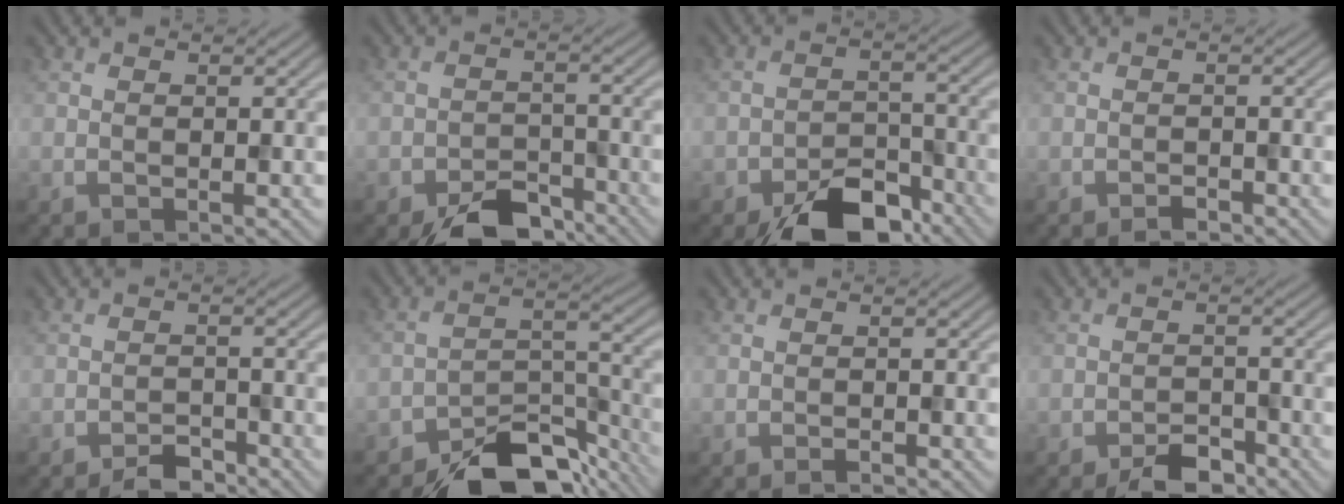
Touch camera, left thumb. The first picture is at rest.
{"total": 6.0, "force": [-4.8, 2.6, 2.3], "torque": [-0.030, -0.003, -0.086]}
{"total": 8.3, "force": [-6.1, 3.8, 4.0], "torque": [-0.055, -0.008, -0.108]}
{"total": 1.0, "force": [-1.0, 0.2, 0.1], "torque": [0.003, 0.002, -0.015]}
{"total": 2.4, "force": [-2.2, 0.8, 0.6], "torque": [-0.002, 0.003, -0.040]}
{"total": 10.8, "force": [-8.9, 4.3, 4.4], "torque": [-0.048, -0.002, -0.155]}
{"total": 0.6, "force": [-0.6, 0.1, 0.2], "torque": [0.001, -0.001, -0.010]}
{"total": 3.5, "force": [-2.9, 1.3, 1.4], "torque": [-0.015, 0.002, -0.052]}